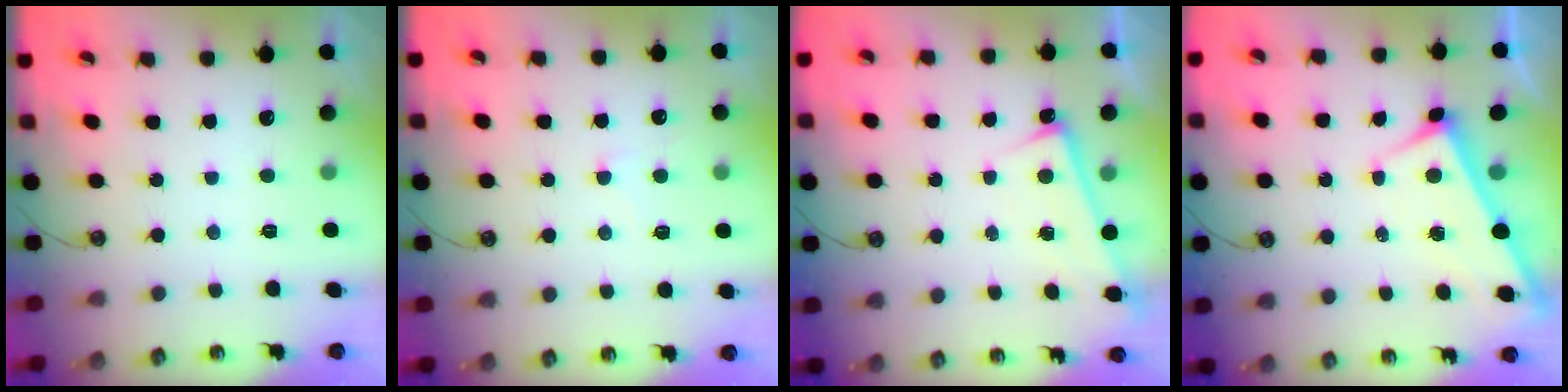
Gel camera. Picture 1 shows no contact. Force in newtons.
{"total": 4.4, "press": 4.4, "slide": 0.5}
{"total": 2.8, "press": 2.7, "slide": 0.4}
{"total": 2.6, "press": 2.6, "slide": 0.3}